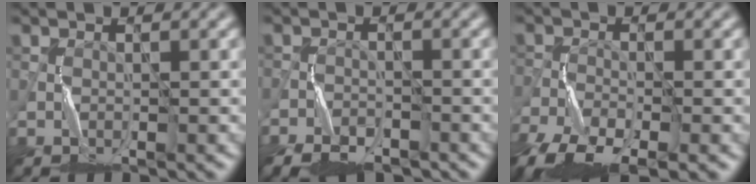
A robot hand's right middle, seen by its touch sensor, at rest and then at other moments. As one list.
[{"total": 5.2, "force": [-4.2, 2.3, 2.0], "torque": [-0.030, -0.007, -0.072]}, {"total": 9.1, "force": [-6.6, 3.2, 5.4], "torque": [-0.113, -0.040, -0.122]}]